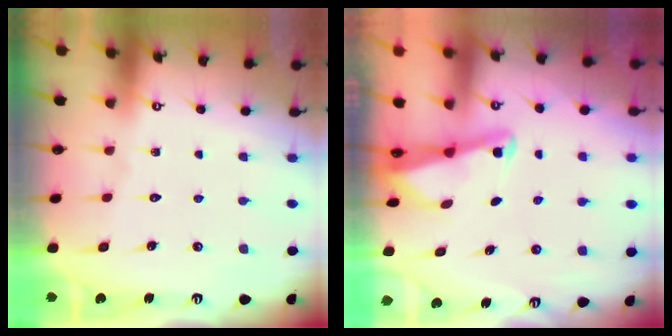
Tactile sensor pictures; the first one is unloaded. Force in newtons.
{"total": 2.2, "press": 2.2, "slide": 0.3}